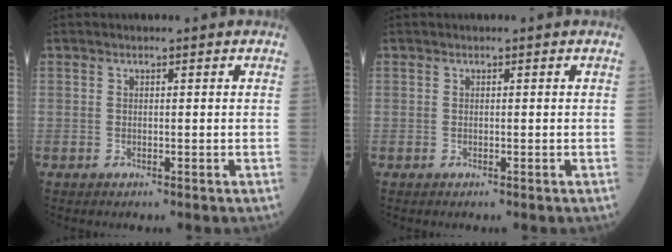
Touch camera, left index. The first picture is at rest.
{"total": 0.0}